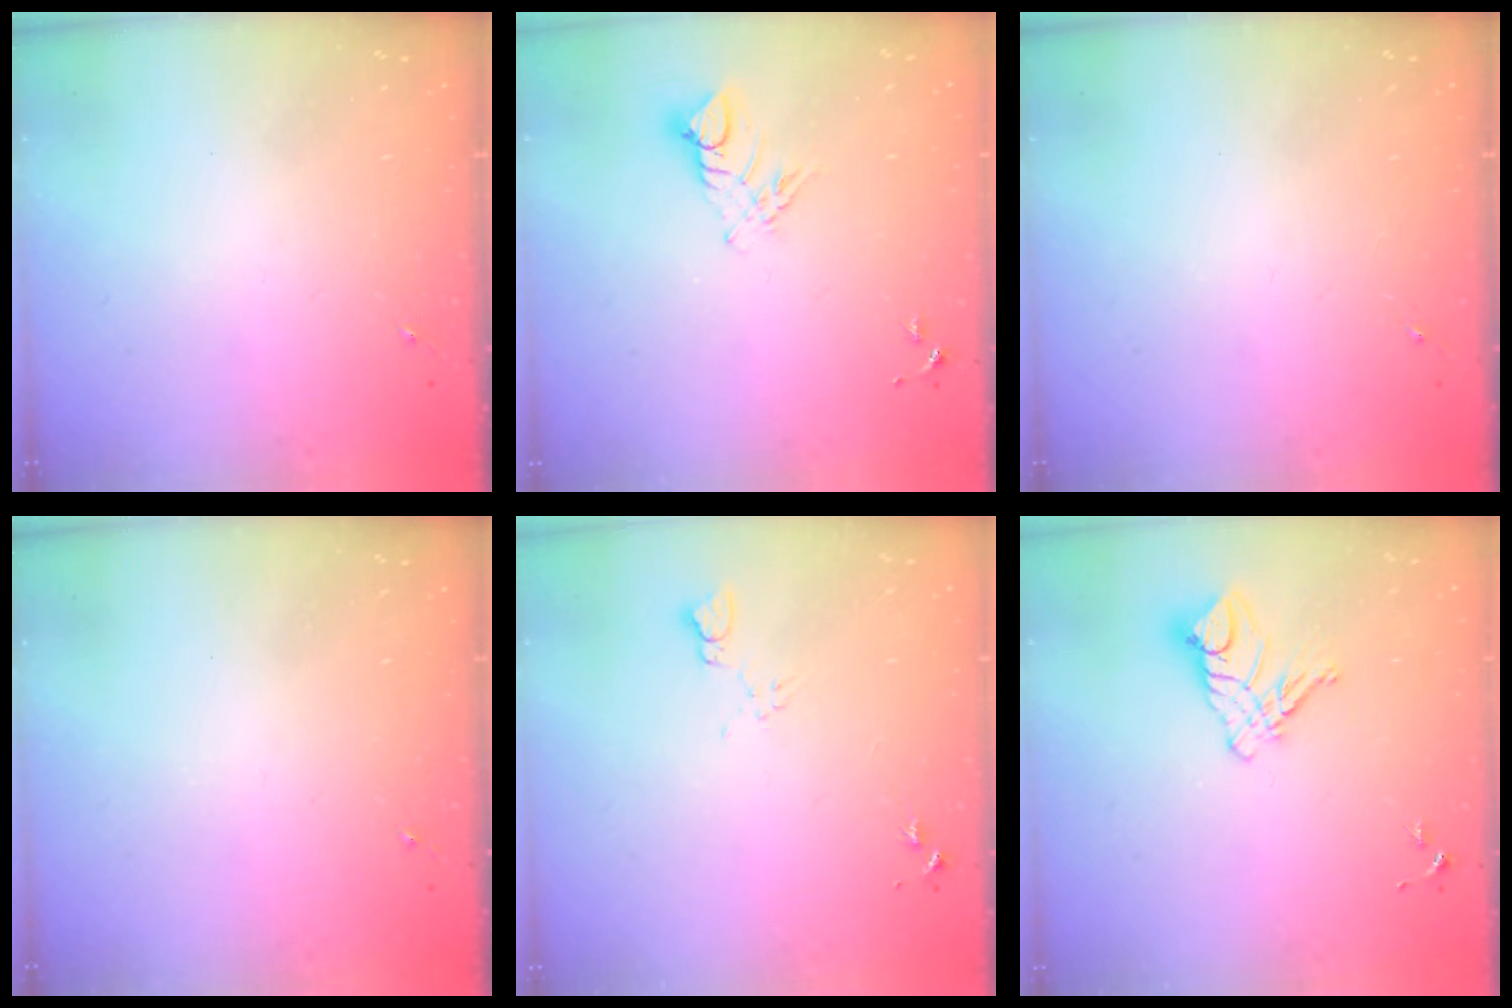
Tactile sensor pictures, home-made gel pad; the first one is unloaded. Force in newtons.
{"total": 6.5, "press": 6.5, "slide": 0.3}
{"total": 0.0}
{"total": 0.0}
{"total": 5.9, "press": 5.8, "slide": 0.6}
{"total": 10.7, "press": 10.6, "slide": 1.1}